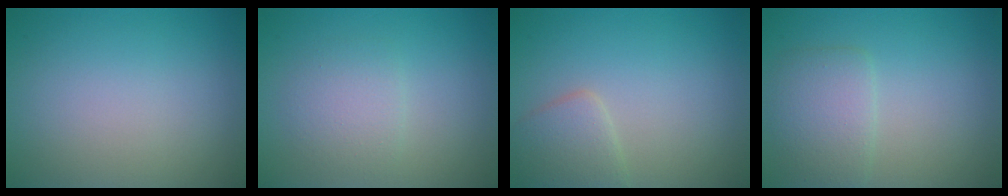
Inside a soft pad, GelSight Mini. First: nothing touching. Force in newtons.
{"total": 2.3, "press": 2.3, "slide": 0.0}
{"total": 2.5, "press": 2.5, "slide": 0.3}
{"total": 3.1, "press": 3.1, "slide": 0.1}